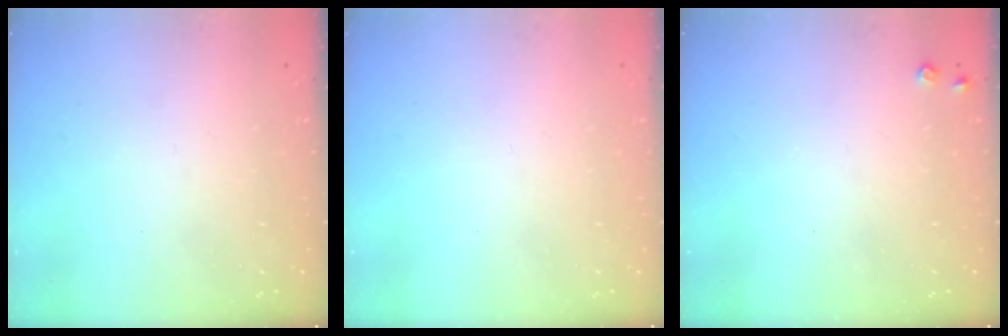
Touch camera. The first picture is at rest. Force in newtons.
{"total": 0.0}
{"total": 4.5, "press": 4.5, "slide": 0.7}